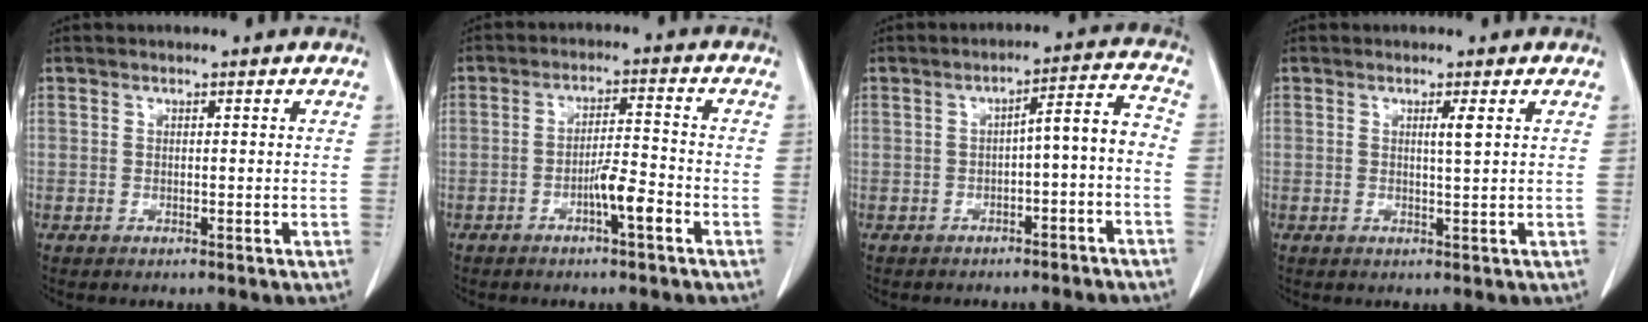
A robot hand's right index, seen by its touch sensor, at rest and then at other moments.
{"total": 4.9, "force": [-2.4, 0.4, 4.3], "torque": [-0.072, 0.004, -0.043]}
{"total": 6.1, "force": [-2.5, 1.1, 5.5], "torque": [-0.072, 0.031, -0.032]}
{"total": 1.7, "force": [0.6, -0.3, 1.5], "torque": [-0.029, -0.003, 0.010]}